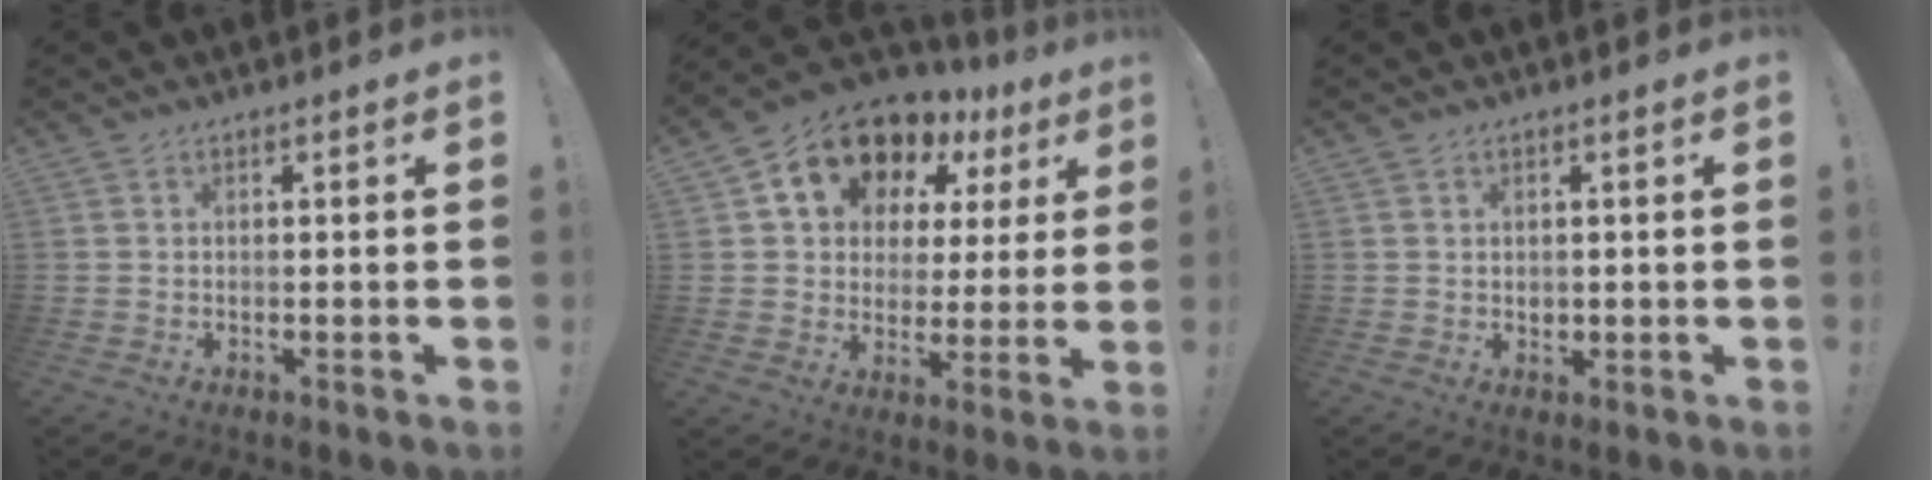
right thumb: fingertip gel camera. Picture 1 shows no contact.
{"total": 14.3, "force": [9.2, 9.0, 6.2], "torque": [-0.101, -0.064, 0.172]}
{"total": 1.5, "force": [0.4, 1.4, 0.3], "torque": [-0.003, 0.000, 0.007]}